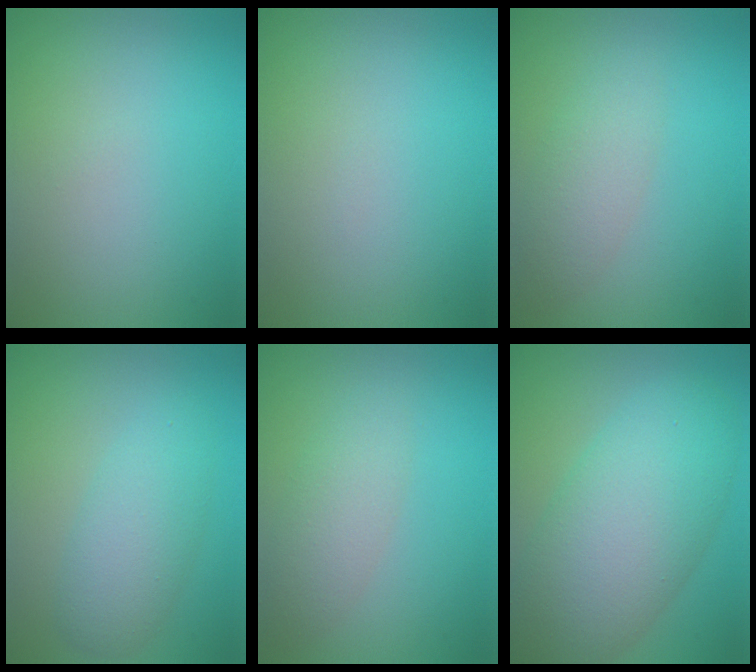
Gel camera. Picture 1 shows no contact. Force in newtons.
{"total": 0.0}
{"total": 2.8, "press": 2.8, "slide": 0.0}
{"total": 3.8, "press": 3.8, "slide": 0.1}
{"total": 2.8, "press": 2.8, "slide": 0.0}
{"total": 9.9, "press": 9.9, "slide": 0.6}